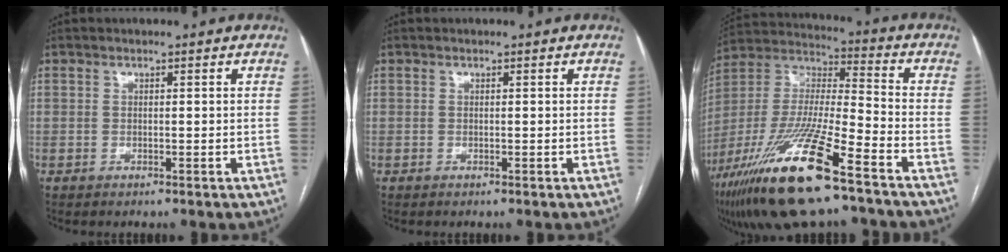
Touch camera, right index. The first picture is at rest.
{"total": 0.0}
{"total": 22.3, "force": [-13.4, 2.8, 17.6], "torque": [-0.379, -0.048, -0.248]}